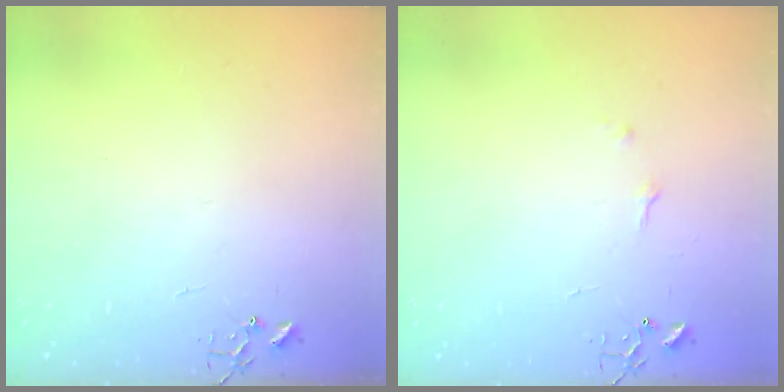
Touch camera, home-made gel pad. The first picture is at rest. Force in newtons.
{"total": 4.8, "press": 4.8, "slide": 0.7}